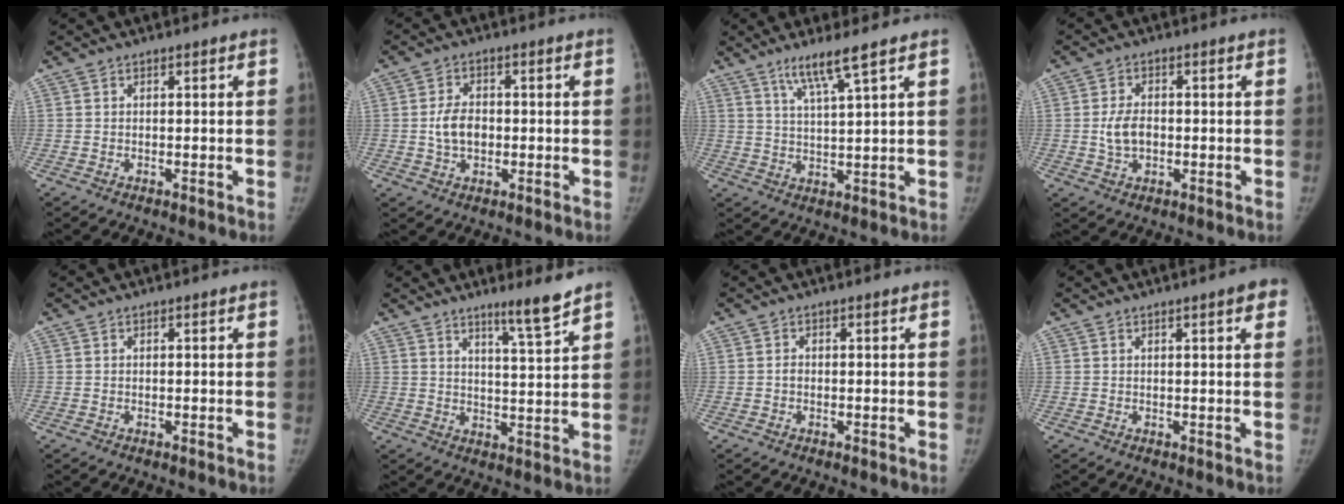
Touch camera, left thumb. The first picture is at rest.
{"total": 5.5, "force": [-0.3, 3.7, 4.1], "torque": [-0.070, 0.009, -0.006]}
{"total": 6.6, "force": [4.4, -0.4, 4.9], "torque": [-0.095, -0.029, 0.087]}
{"total": 4.8, "force": [-0.4, 3.1, 3.7], "torque": [-0.069, 0.008, -0.005]}
{"total": 0.0}
{"total": 6.6, "force": [5.2, -0.5, 4.1], "torque": [-0.063, -0.049, 0.086]}
{"total": 0.8, "force": [-0.1, 0.4, 0.6], "torque": [-0.009, 0.004, -0.001]}
{"total": 3.9, "force": [2.0, 0.5, 3.3], "torque": [-0.033, -0.002, 0.022]}